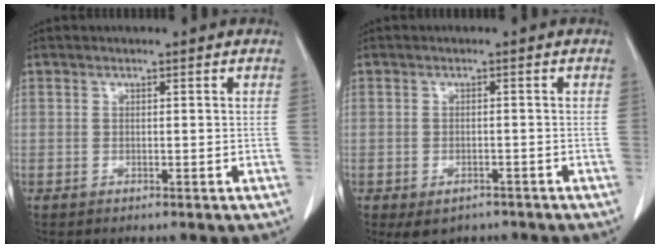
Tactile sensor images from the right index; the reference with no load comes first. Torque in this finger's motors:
{"motor_torque": [0.60, -0.49, 0.20, 0.04]}